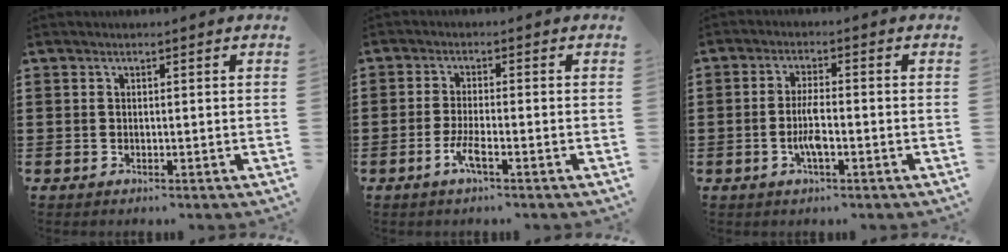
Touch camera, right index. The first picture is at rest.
{"total": 3.5, "force": [-1.8, 0.4, 3.0], "torque": [-0.065, -0.007, -0.036]}
{"total": 4.2, "force": [-1.2, 1.0, 3.9], "torque": [-0.089, -0.003, -0.031]}